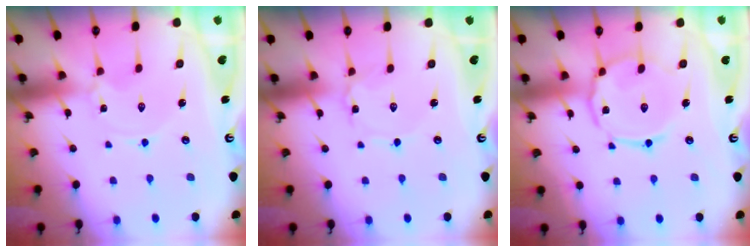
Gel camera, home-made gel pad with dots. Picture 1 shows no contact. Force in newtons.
{"total": 0.6, "press": 0.6, "slide": 0.1}
{"total": 10.0, "press": 10.0, "slide": 0.9}